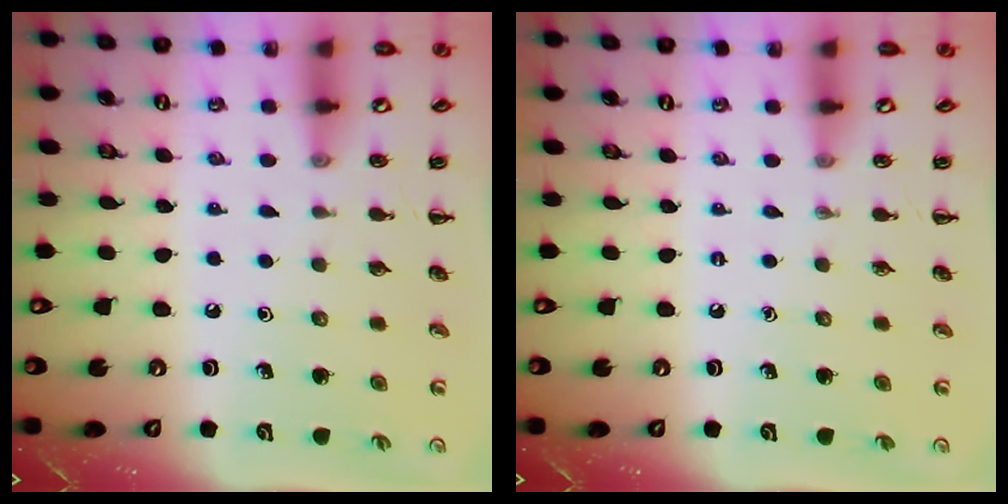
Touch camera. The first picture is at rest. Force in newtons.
{"total": 0.0}